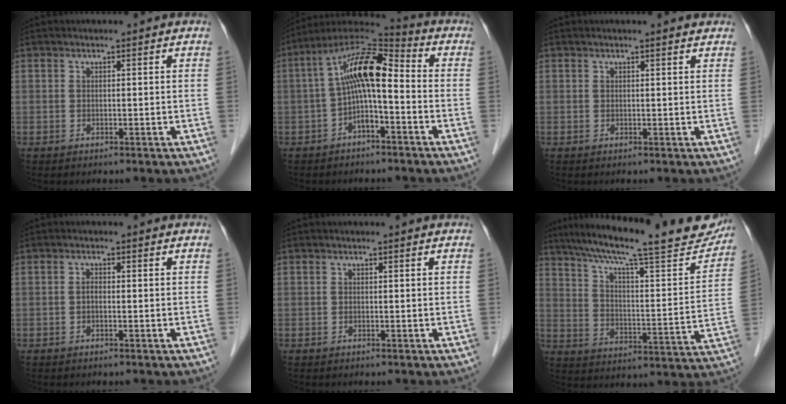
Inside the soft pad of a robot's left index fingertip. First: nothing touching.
{"total": 10.1, "force": [-0.8, 3.2, 9.6], "torque": [-0.177, 0.049, -0.017]}
{"total": 1.5, "force": [1.4, -0.1, 0.6], "torque": [-0.014, 0.004, 0.016]}
{"total": 0.7, "force": [-0.1, 0.4, 0.6], "torque": [-0.017, 0.002, -0.004]}
{"total": 0.0}
{"total": 25.4, "force": [21.6, 3.5, 12.9], "torque": [-0.203, -0.015, 0.291]}